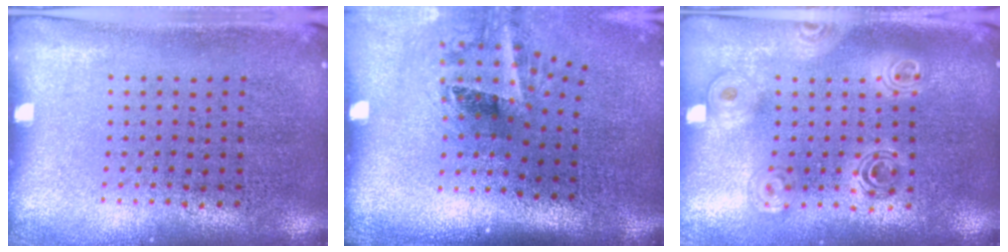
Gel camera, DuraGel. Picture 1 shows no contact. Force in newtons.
{"total": 2.0, "press": 1.2, "slide": 1.6}
{"total": 1.6, "press": 1.4, "slide": 0.8}